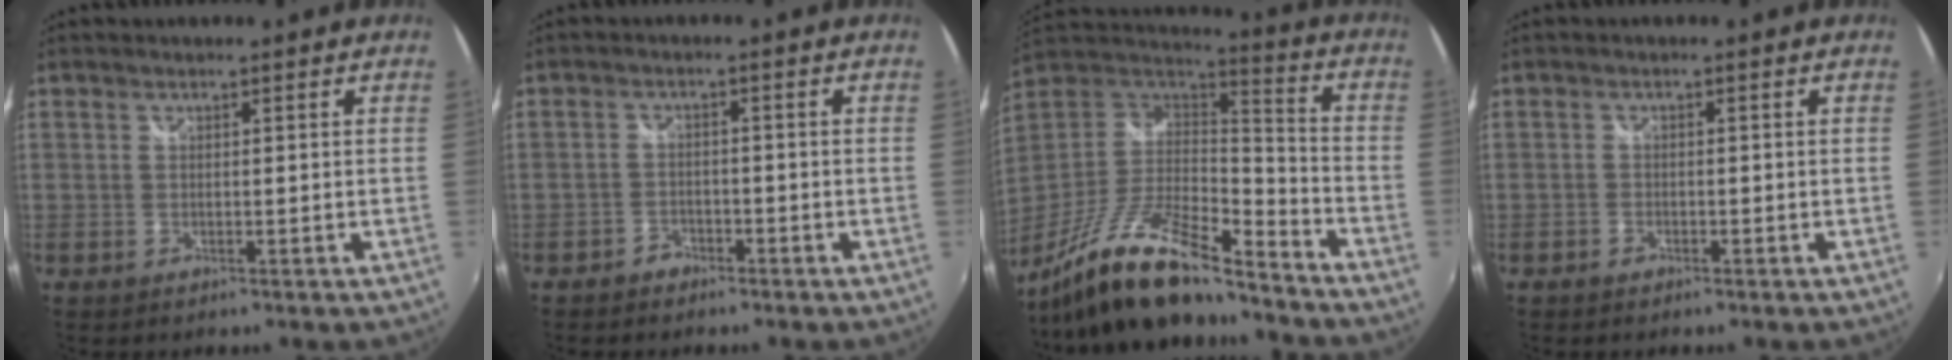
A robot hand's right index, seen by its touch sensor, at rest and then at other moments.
{"total": 2.8, "force": [-2.2, 1.7, 0.3], "torque": [-0.016, 0.009, -0.040]}
{"total": 21.4, "force": [-16.3, 5.3, 12.7], "torque": [-0.245, -0.035, -0.287]}
{"total": 1.3, "force": [-1.0, 0.8, 0.2], "torque": [-0.007, 0.000, -0.019]}